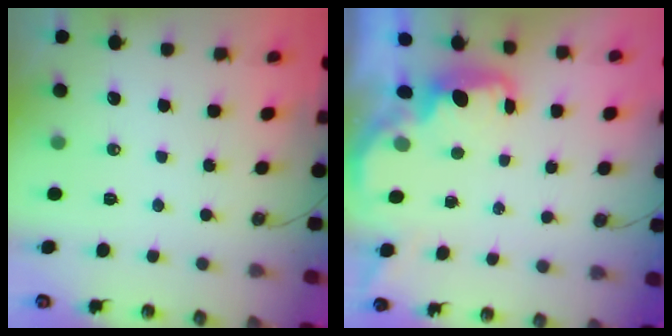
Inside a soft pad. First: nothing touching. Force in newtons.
{"total": 1.6, "press": 1.4, "slide": 0.7}